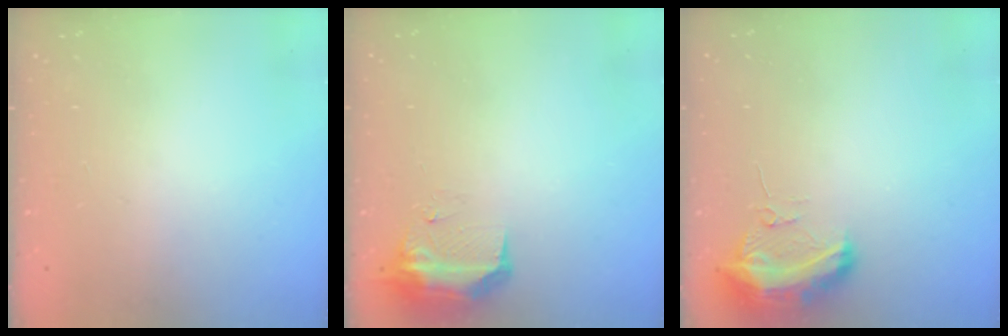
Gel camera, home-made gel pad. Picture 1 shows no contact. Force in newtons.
{"total": 15.7, "press": 10.5, "slide": 11.7}
{"total": 10.0, "press": 10.0, "slide": 0.8}